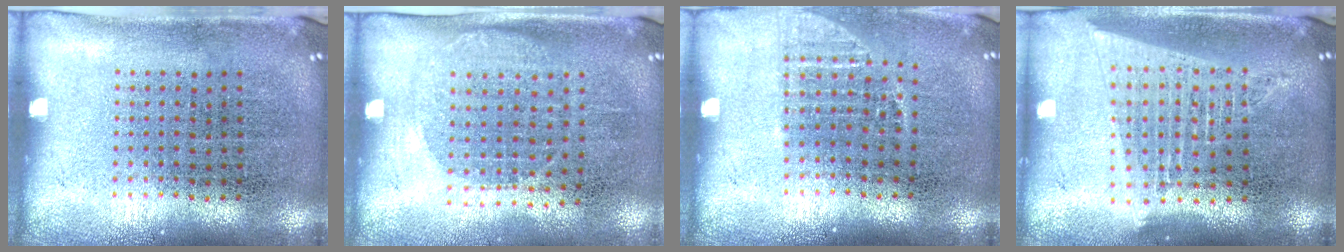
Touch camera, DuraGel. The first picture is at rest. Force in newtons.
{"total": 1.1, "press": 1.0, "slide": 0.5}
{"total": 1.1, "press": 1.0, "slide": 0.5}
{"total": 1.8, "press": 1.6, "slide": 0.8}